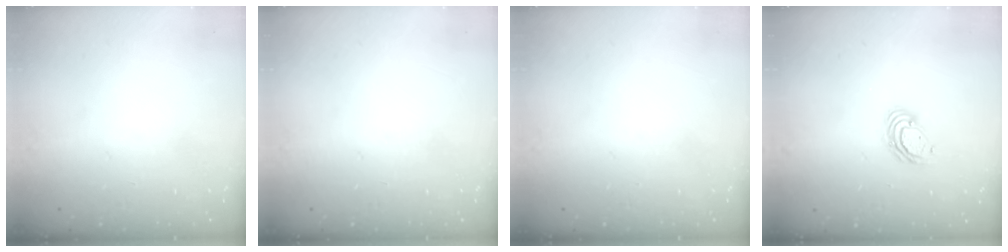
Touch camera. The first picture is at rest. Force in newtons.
{"total": 0.0}
{"total": 0.0}
{"total": 6.3, "press": 6.3, "slide": 0.6}